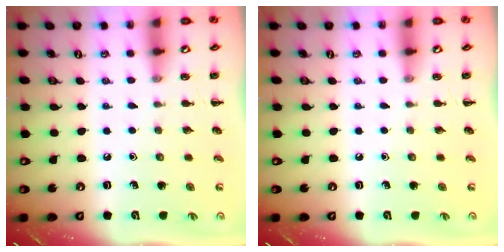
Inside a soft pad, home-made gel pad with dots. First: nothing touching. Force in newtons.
{"total": 0.0}